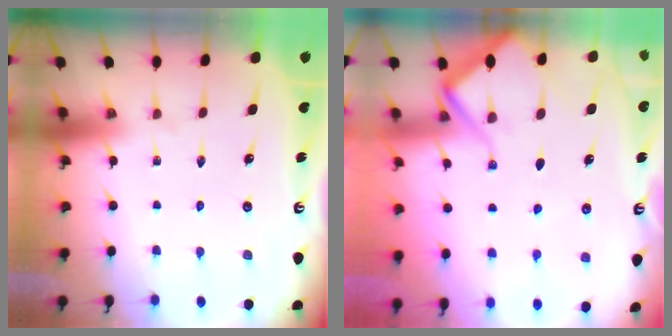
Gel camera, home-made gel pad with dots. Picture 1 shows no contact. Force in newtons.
{"total": 7.7, "press": 7.6, "slide": 0.9}